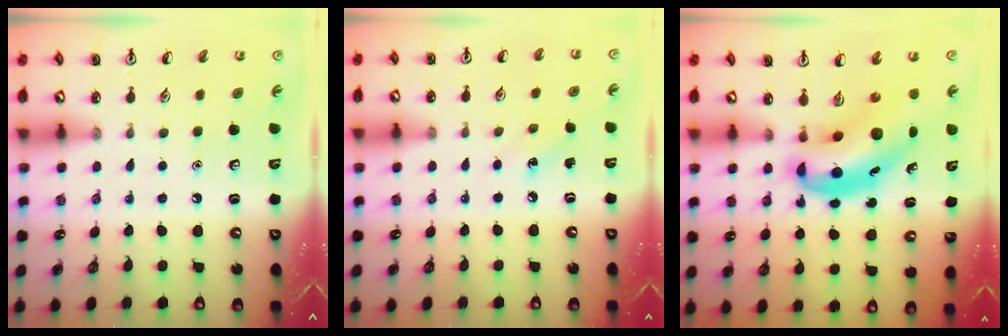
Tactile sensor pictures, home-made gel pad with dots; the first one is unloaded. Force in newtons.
{"total": 5.3, "press": 5.0, "slide": 1.6}
{"total": 9.5, "press": 9.0, "slide": 3.1}